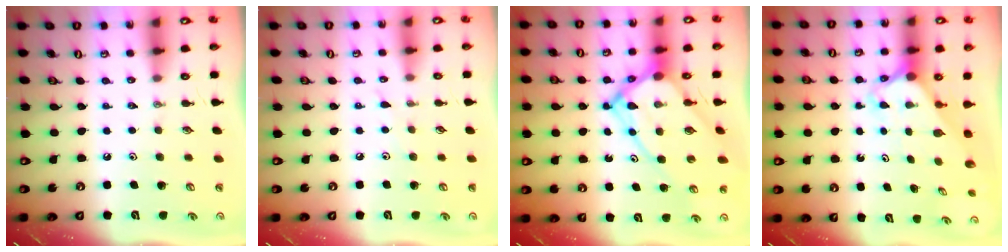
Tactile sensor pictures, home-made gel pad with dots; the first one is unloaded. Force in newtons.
{"total": 3.1, "press": 3.1, "slide": 0.3}
{"total": 16.3, "press": 16.3, "slide": 1.6}
{"total": 2.3, "press": 2.3, "slide": 0.2}